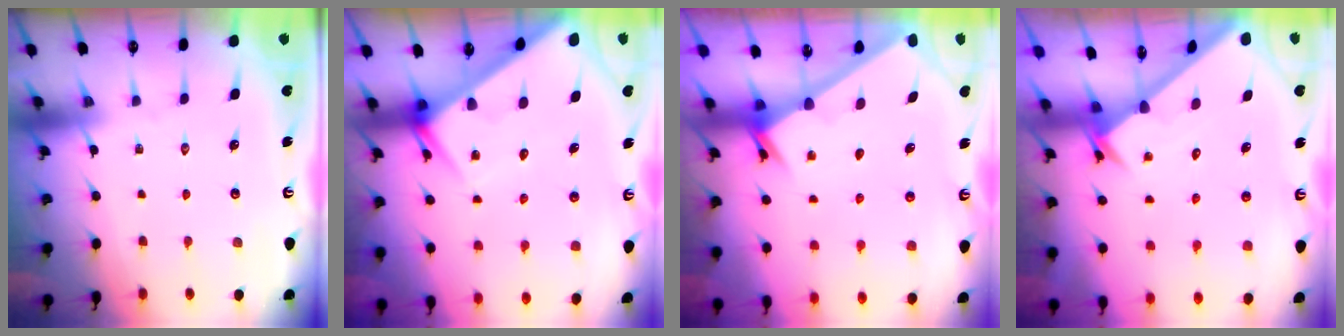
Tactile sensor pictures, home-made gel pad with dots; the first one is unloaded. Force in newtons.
{"total": 6.4, "press": 6.4, "slide": 0.4}
{"total": 2.5, "press": 2.5, "slide": 0.2}
{"total": 2.4, "press": 2.4, "slide": 0.2}